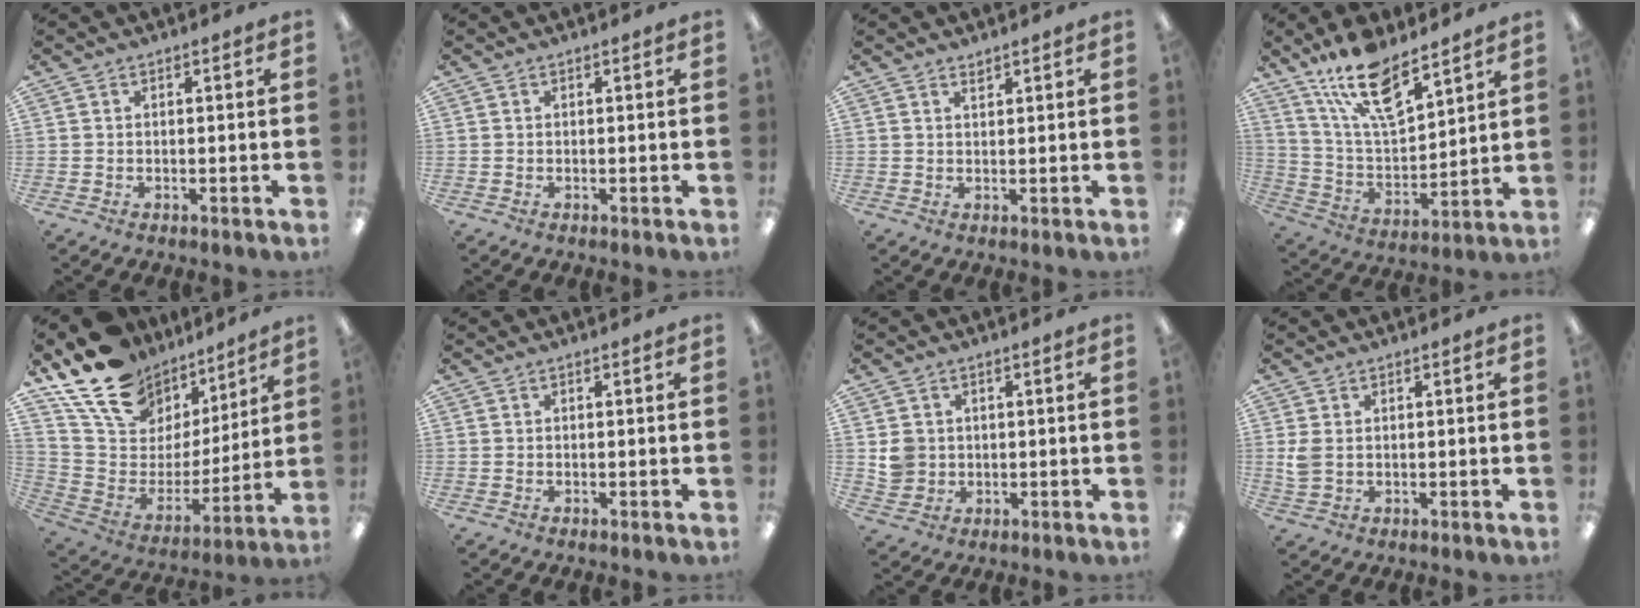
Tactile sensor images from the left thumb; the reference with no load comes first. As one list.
[{"total": 0.0}, {"total": 1.3, "force": [1.3, 0.2, 0.2], "torque": [0.004, -0.006, 0.023]}, {"total": 17.1, "force": [12.2, 6.3, 10.2], "torque": [-0.188, -0.062, 0.213]}, {"total": 17.7, "force": [13.5, 10.1, 5.5], "torque": [-0.124, -0.096, 0.252]}, {"total": 0.0}, {"total": 4.4, "force": [0.9, 4.2, 0.9], "torque": [-0.010, 0.003, 0.016]}, {"total": 3.4, "force": [0.5, 2.3, 2.5], "torque": [-0.048, -0.001, 0.007]}]